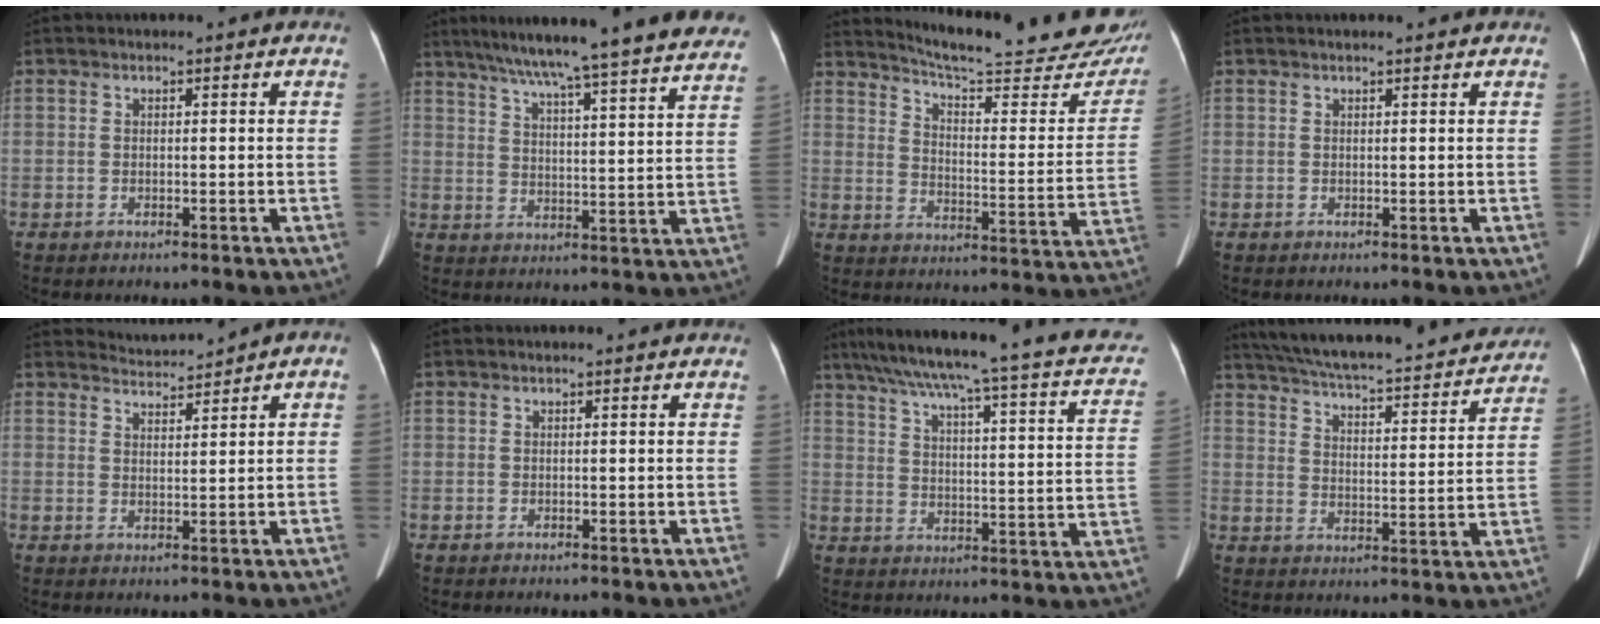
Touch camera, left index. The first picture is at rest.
{"total": 30.1, "force": [26.9, 1.0, 13.5], "torque": [-0.214, -0.040, 0.338]}
{"total": 25.1, "force": [23.0, 3.2, 9.6], "torque": [-0.129, -0.085, 0.281]}
{"total": 1.7, "force": [1.6, 0.2, 0.6], "torque": [-0.009, 0.010, 0.020]}
{"total": 2.4, "force": [2.3, -0.4, 0.1], "torque": [0.000, 0.010, 0.049]}
{"total": 0.0}
{"total": 27.8, "force": [21.7, 3.4, 17.1], "torque": [-0.246, -0.010, 0.264]}
{"total": 25.8, "force": [23.0, 4.1, 10.9], "torque": [-0.188, -0.011, 0.307]}